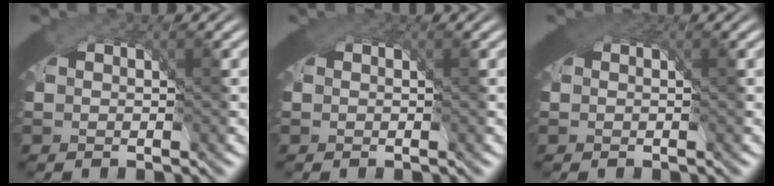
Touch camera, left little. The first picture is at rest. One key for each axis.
{"total": 0.6, "fx": 0.2, "fy": 0.4, "fz": 0.2, "tx": -0.002, "ty": -0.001, "tz": 0.003}
{"total": 1.6, "fx": 0.9, "fy": 0.9, "fz": 1.0, "tx": -0.018, "ty": -0.002, "tz": 0.014}